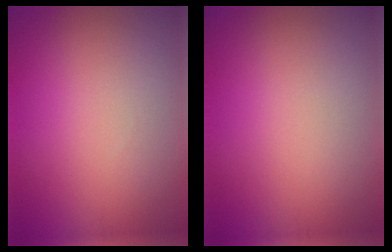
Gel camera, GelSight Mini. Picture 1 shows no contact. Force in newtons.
{"total": 0.0}